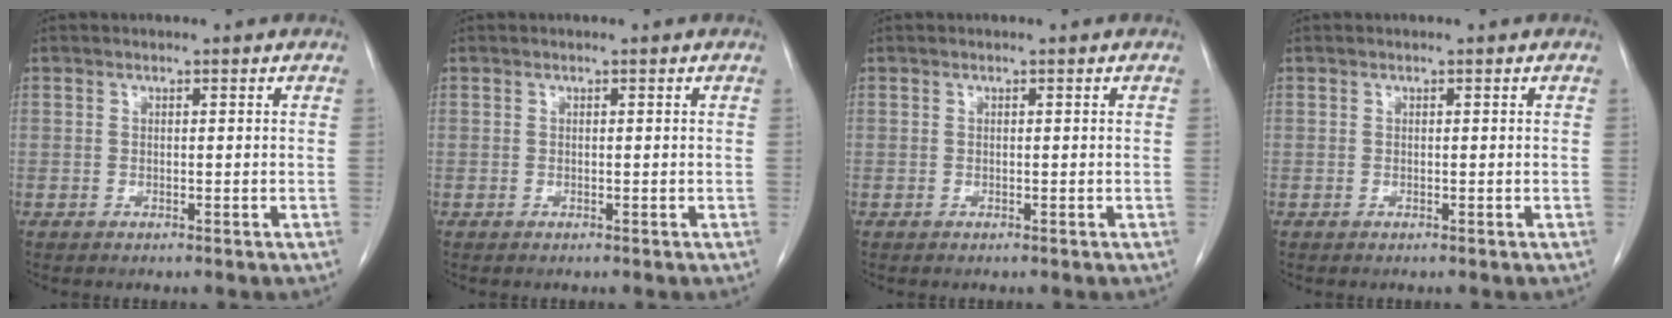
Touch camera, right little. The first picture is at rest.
{"total": 0.0}
{"total": 0.0}
{"total": 0.0}